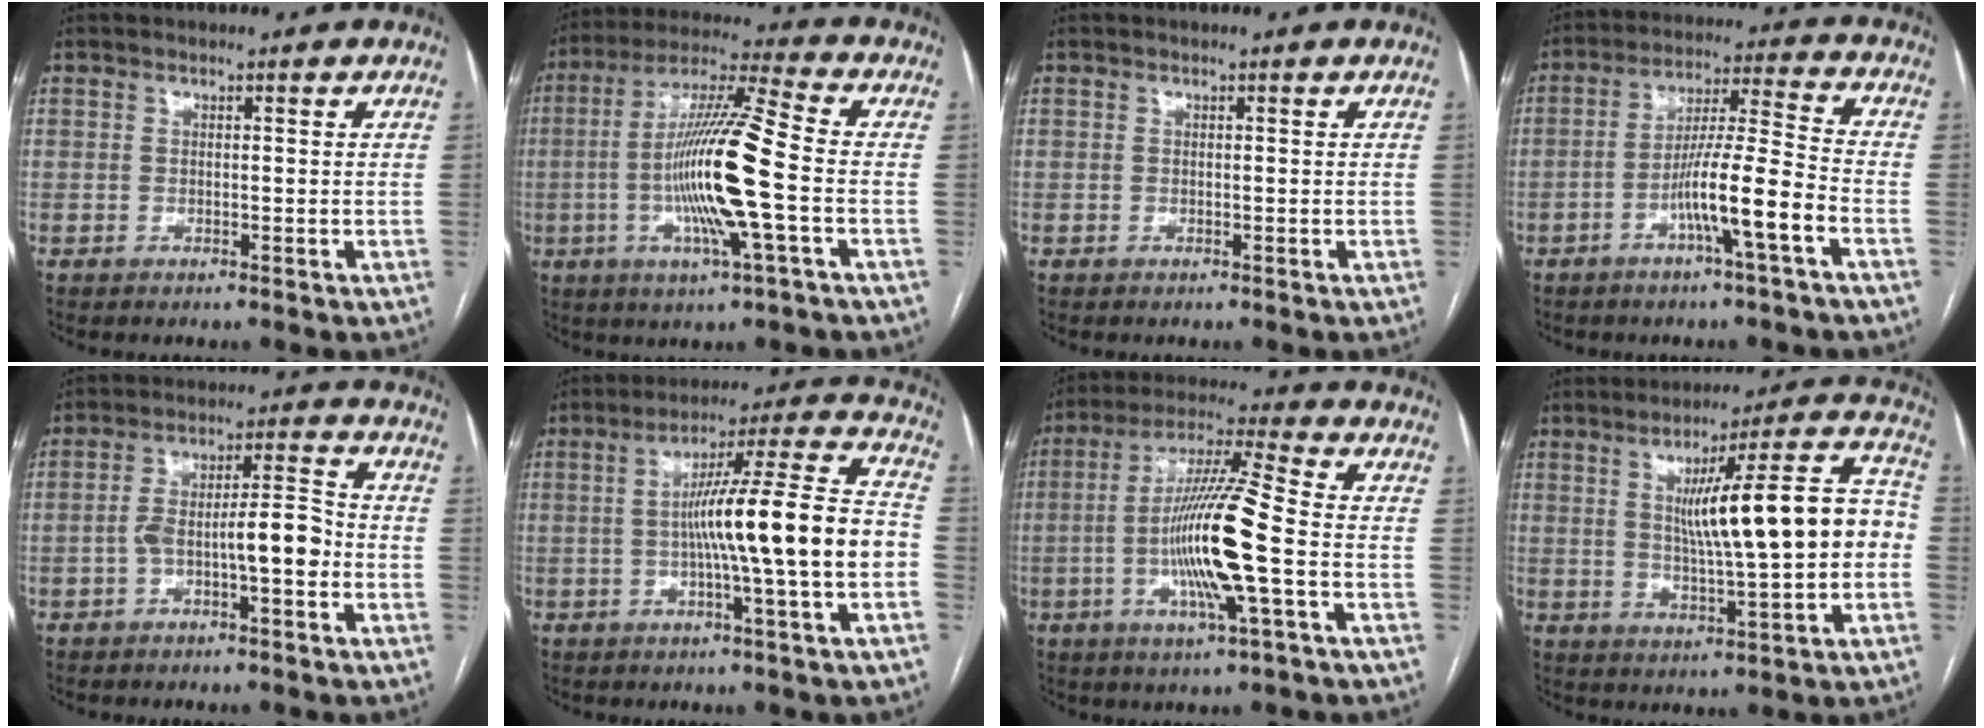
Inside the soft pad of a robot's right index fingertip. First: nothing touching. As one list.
[{"total": 15.6, "force": [-2.9, 0.0, 15.4], "torque": [-0.294, -0.003, -0.061]}, {"total": 0.0}, {"total": 10.1, "force": [-4.4, -0.6, 9.1], "torque": [-0.164, 0.009, -0.080]}, {"total": 8.3, "force": [-2.7, 1.7, 7.7], "torque": [-0.134, 0.030, -0.043]}, {"total": 16.3, "force": [-2.4, -0.2, 16.2], "torque": [-0.251, 0.017, -0.043]}, {"total": 14.7, "force": [-3.0, 0.1, 14.4], "torque": [-0.276, -0.004, -0.063]}, {"total": 16.0, "force": [0.5, 1.8, 15.9], "torque": [-0.234, 0.031, 0.010]}]